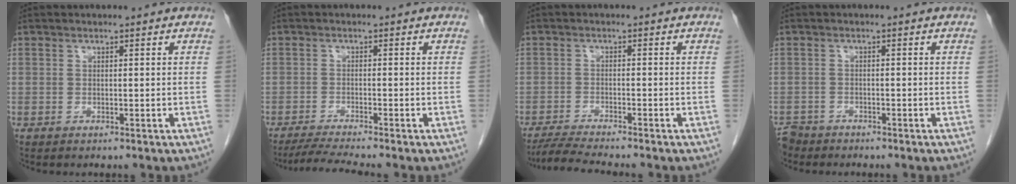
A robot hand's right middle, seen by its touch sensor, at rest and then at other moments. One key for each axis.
{"total": 4.7, "fx": -4.1, "fy": -1.1, "fz": 1.9, "tx": -0.037, "ty": -0.021, "tz": -0.075}
{"total": 5.2, "fx": -4.8, "fy": -0.8, "fz": 1.9, "tx": -0.037, "ty": -0.022, "tz": -0.085}
{"total": 2.9, "fx": -2.7, "fy": 1.0, "fz": -0.3, "tx": 0.000, "ty": -0.005, "tz": -0.051}